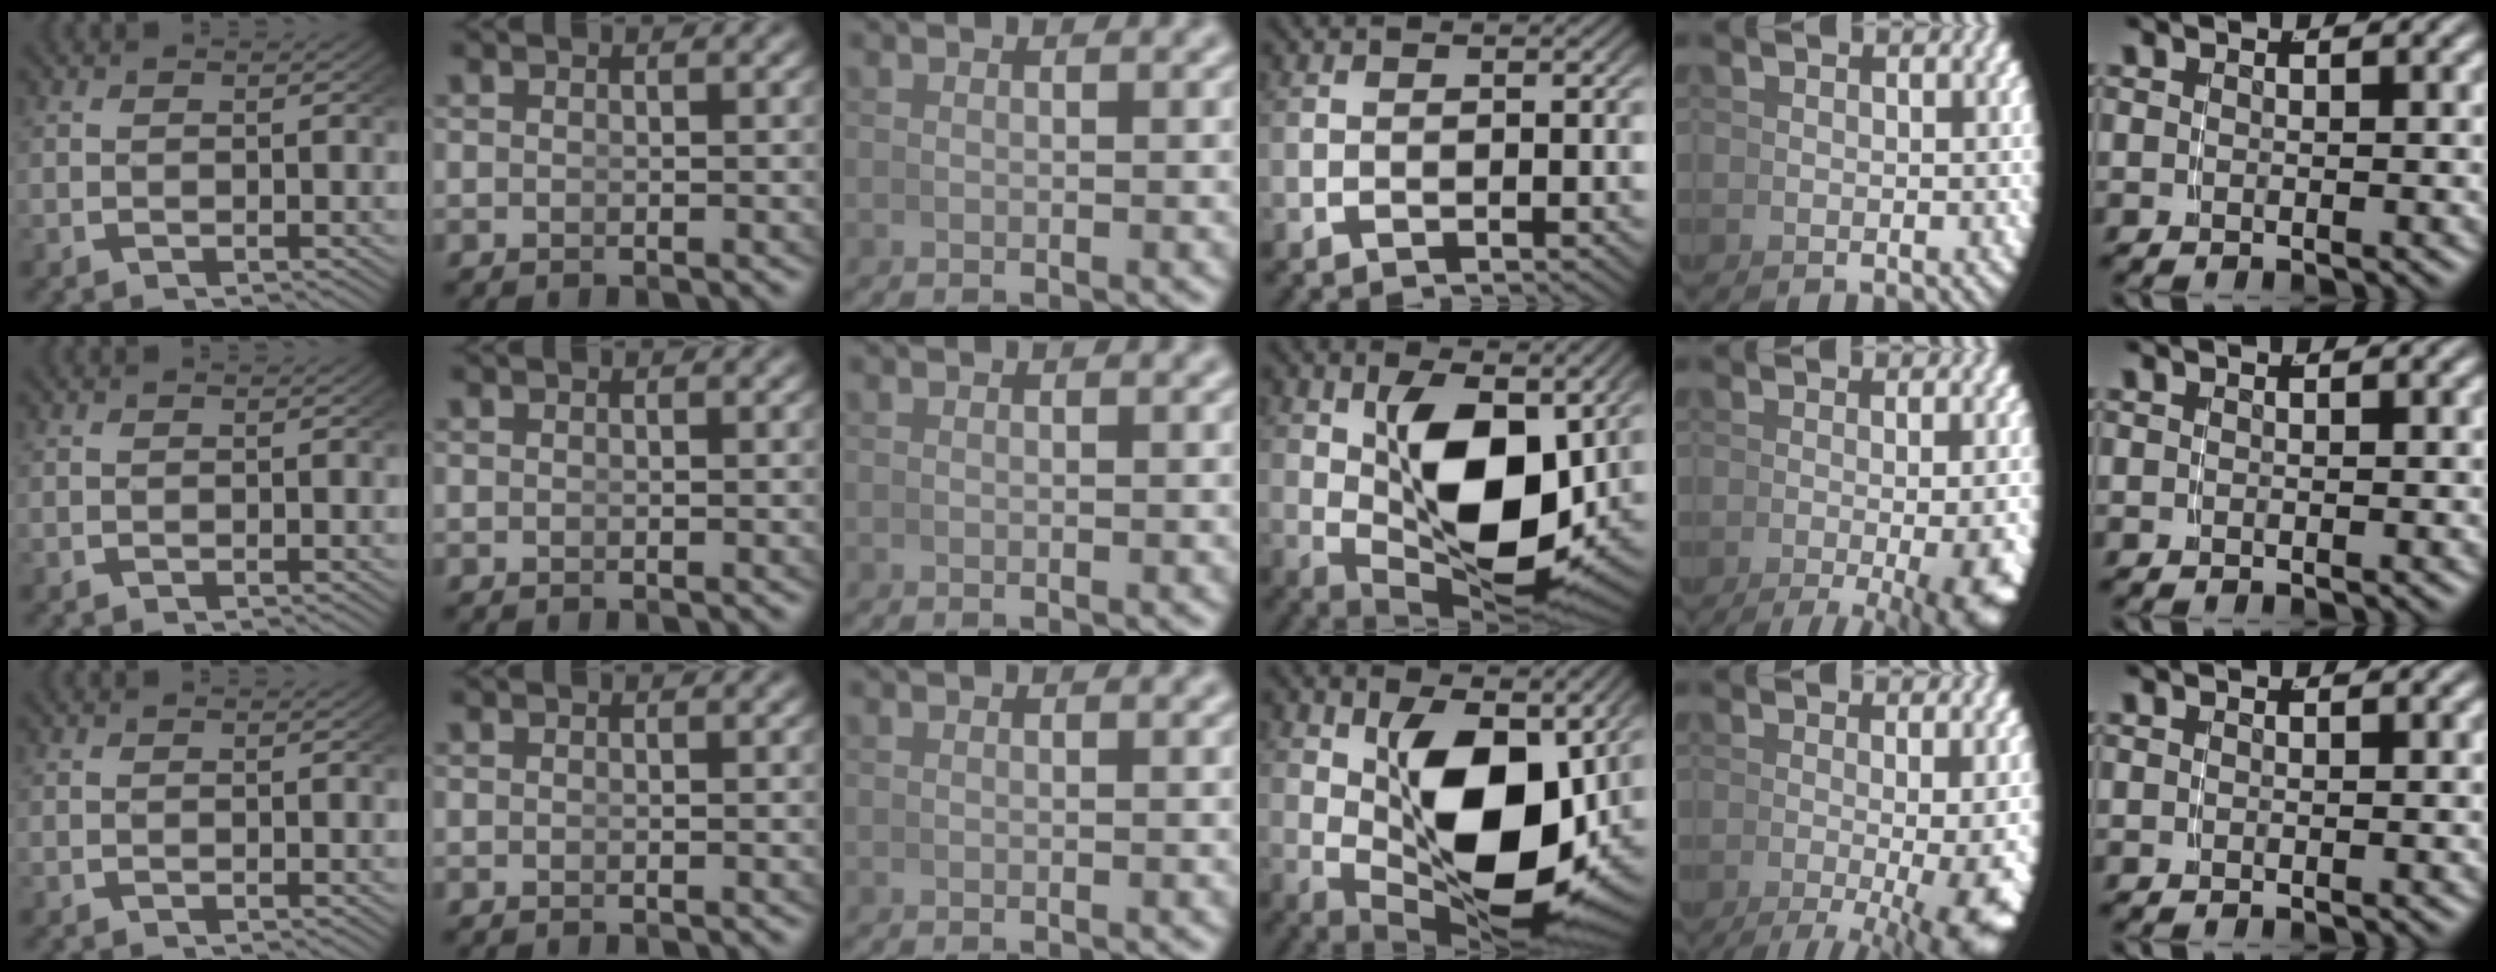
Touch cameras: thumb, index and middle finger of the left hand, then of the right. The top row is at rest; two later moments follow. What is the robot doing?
{"motion": "grasp_and_lifting", "object": "pen"}